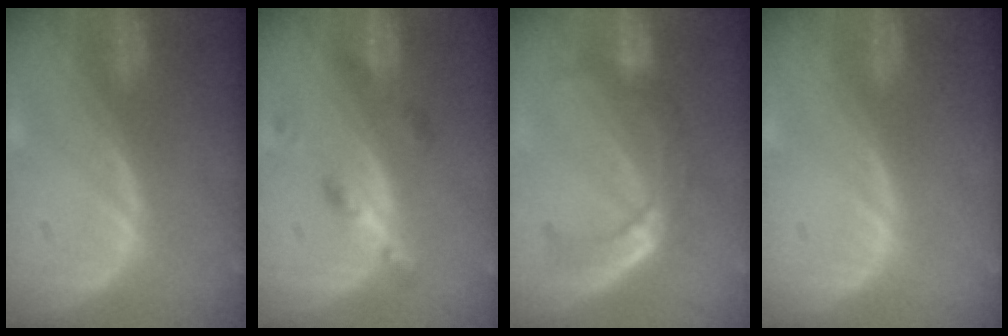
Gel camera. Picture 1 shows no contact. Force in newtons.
{"total": 4.7, "press": 4.2, "slide": 2.0}
{"total": 8.0, "press": 6.7, "slide": 4.3}
{"total": 0.0}